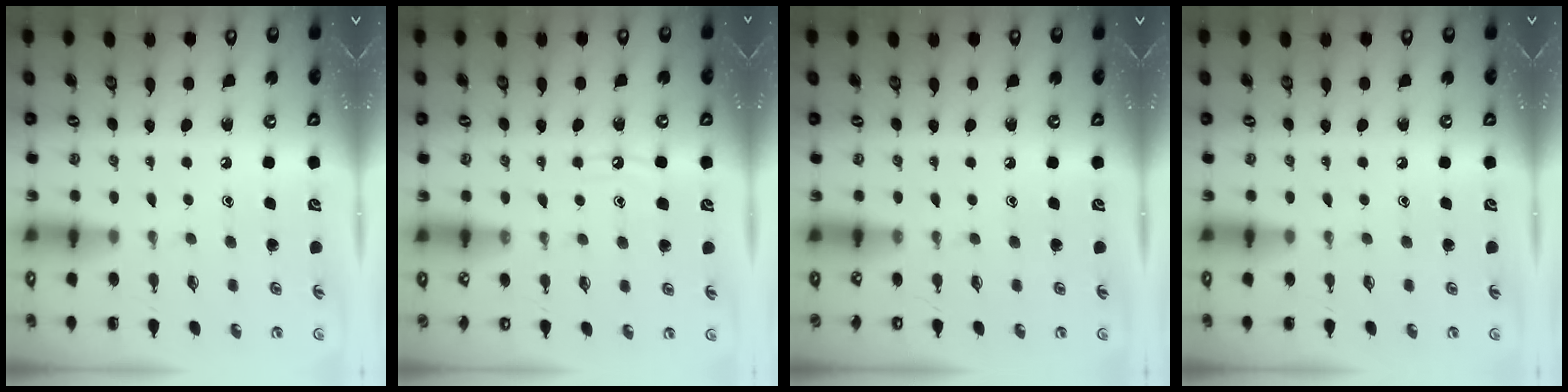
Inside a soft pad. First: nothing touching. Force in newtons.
{"total": 5.7, "press": 5.6, "slide": 0.6}
{"total": 0.0}
{"total": 0.0}